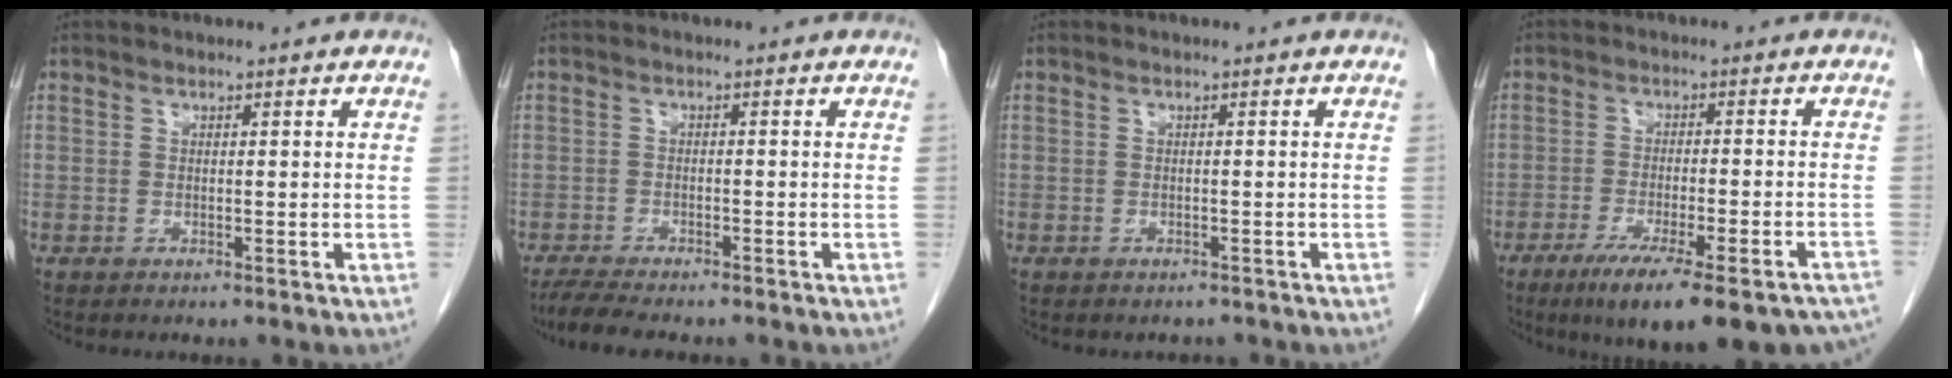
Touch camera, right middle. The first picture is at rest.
{"total": 5.7, "force": [-4.8, 1.0, 2.8], "torque": [-0.048, -0.014, -0.079]}
{"total": 1.4, "force": [-1.3, 0.7, 0.1], "torque": [-0.006, 0.001, -0.017]}
{"total": 19.9, "force": [-16.0, 3.1, 11.5], "torque": [-0.110, -0.013, -0.213]}